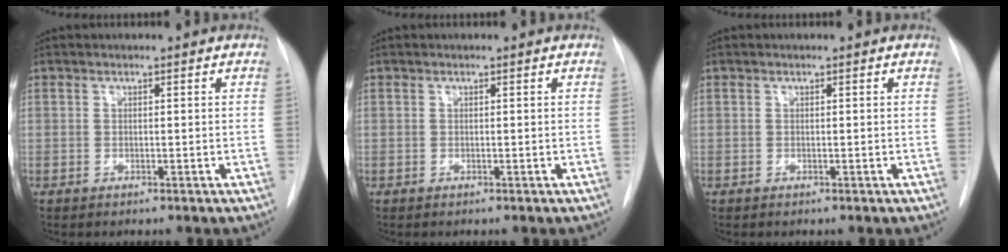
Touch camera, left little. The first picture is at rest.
{"total": 0.0}
{"total": 0.0}